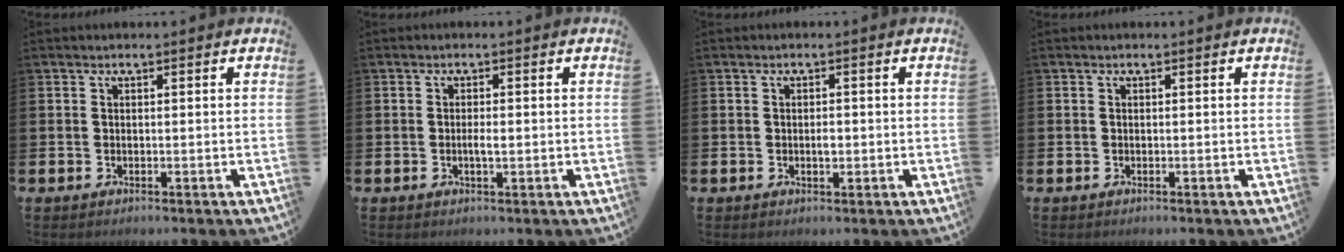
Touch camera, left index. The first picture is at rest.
{"total": 1.3, "force": [-0.1, 0.4, 1.3], "torque": [-0.017, -0.002, -0.004]}
{"total": 1.2, "force": [0.0, 0.6, 1.0], "torque": [-0.005, -0.005, -0.004]}
{"total": 0.0}